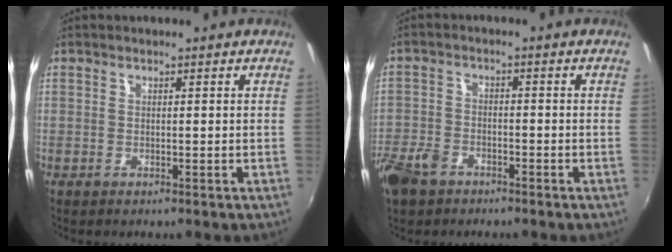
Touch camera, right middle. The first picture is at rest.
{"total": 8.4, "force": [-5.6, 5.0, 3.9], "torque": [-0.107, -0.005, -0.109]}